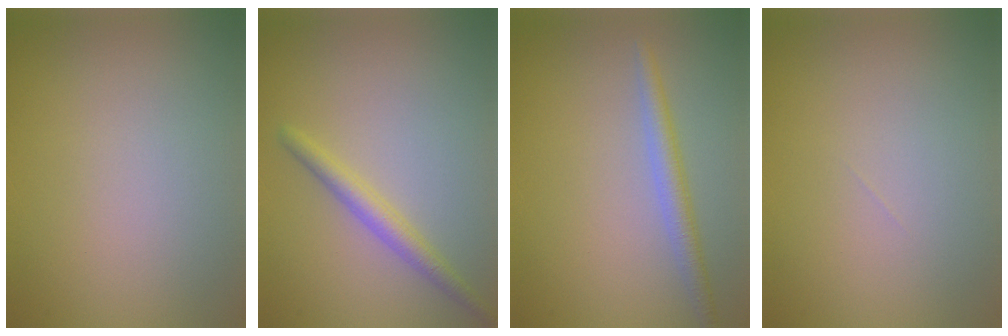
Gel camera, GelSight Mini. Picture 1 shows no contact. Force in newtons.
{"total": 2.2, "press": 2.2, "slide": 0.0}
{"total": 2.3, "press": 2.3, "slide": 0.1}
{"total": 0.0}